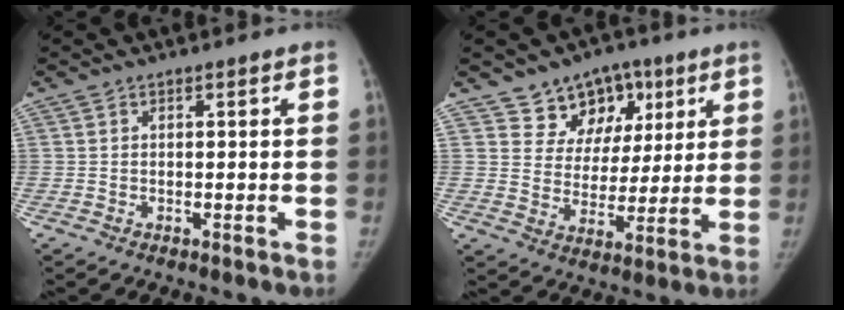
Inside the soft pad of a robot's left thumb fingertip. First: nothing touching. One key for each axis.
{"total": 11.4, "fx": 6.6, "fy": 8.5, "fz": 3.7, "tx": -0.009, "ty": -0.026, "tz": 0.108}